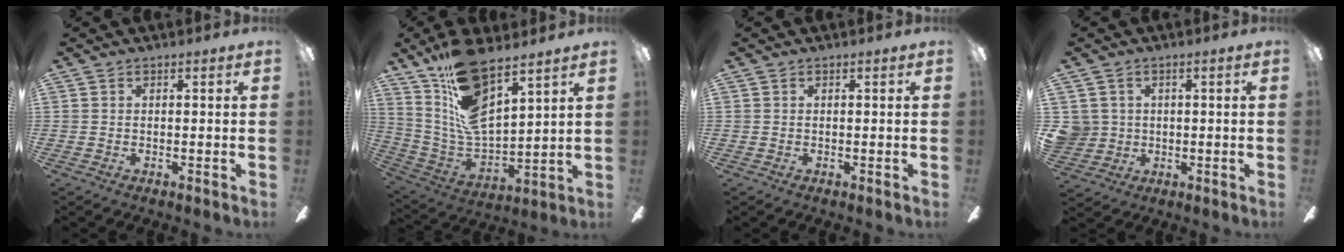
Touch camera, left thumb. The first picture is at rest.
{"total": 16.7, "force": [11.1, 6.8, 10.5], "torque": [-0.206, -0.067, 0.203]}
{"total": 0.0}
{"total": 4.8, "force": [1.0, 4.7, 0.6], "torque": [-0.025, 0.008, 0.020]}